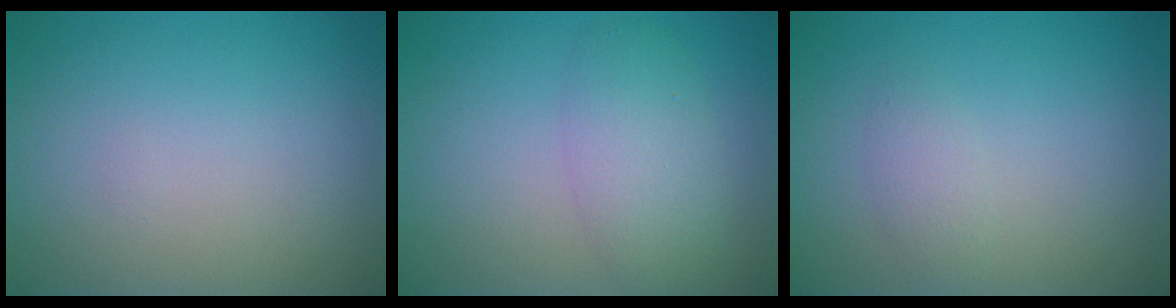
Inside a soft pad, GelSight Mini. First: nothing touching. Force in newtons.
{"total": 3.7, "press": 3.7, "slide": 0.1}
{"total": 1.4, "press": 1.4, "slide": 0.1}